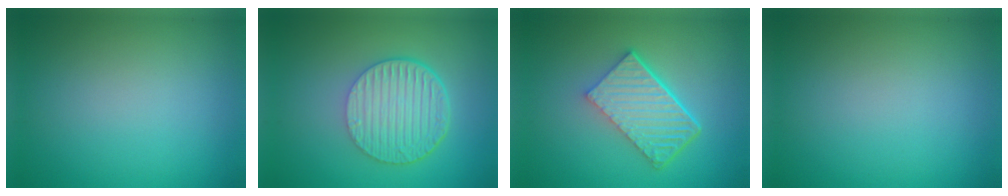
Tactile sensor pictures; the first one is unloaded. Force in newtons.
{"total": 6.6, "press": 4.4, "slide": 4.9}
{"total": 6.1, "press": 4.1, "slide": 4.4}
{"total": 0.0}